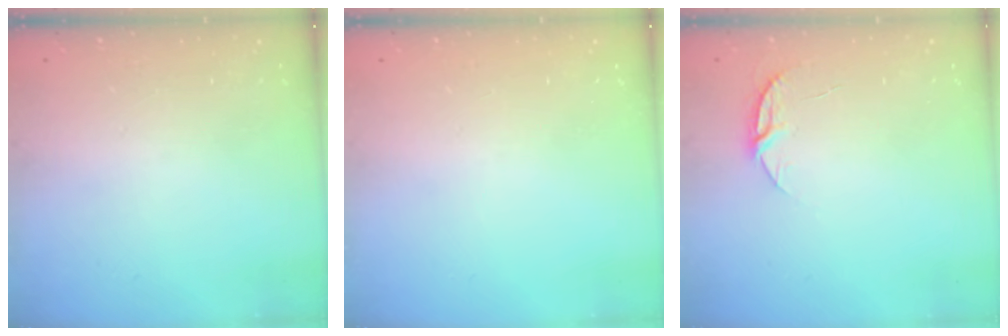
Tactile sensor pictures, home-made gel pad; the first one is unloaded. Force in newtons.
{"total": 0.0}
{"total": 5.6, "press": 5.5, "slide": 0.6}